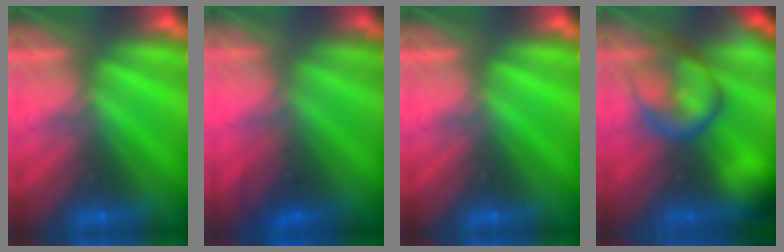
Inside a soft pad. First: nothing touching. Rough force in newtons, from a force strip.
{"total": 3.0}
{"total": 0.0}
{"total": 8.3}